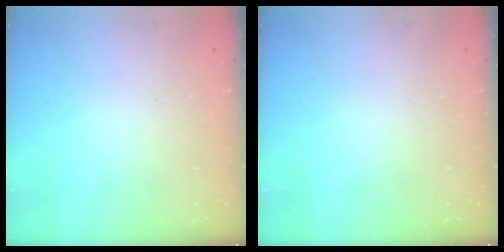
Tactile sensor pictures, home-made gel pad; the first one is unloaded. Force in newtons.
{"total": 0.0}